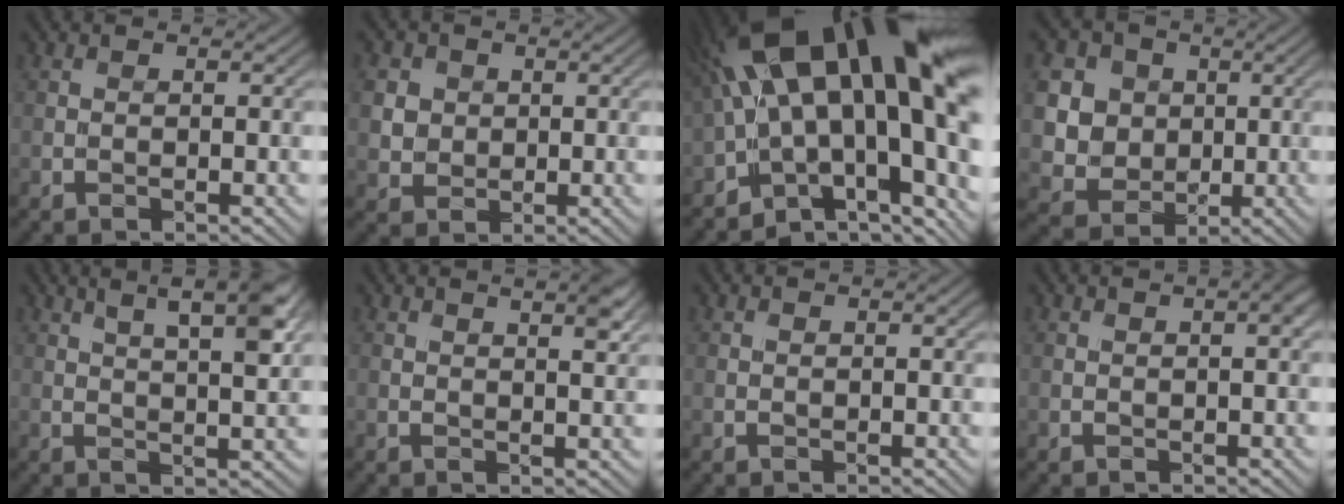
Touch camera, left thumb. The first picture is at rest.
{"total": 3.8, "force": [1.7, 3.4, 0.5], "torque": [-0.038, 0.001, 0.029]}
{"total": 18.7, "force": [2.6, 8.3, 16.5], "torque": [-0.231, -0.012, 0.057]}
{"total": 6.8, "force": [1.9, 6.2, 1.7], "torque": [-0.082, -0.007, 0.036]}
{"total": 7.1, "force": [4.1, 1.3, 5.6], "torque": [-0.090, 0.011, 0.071]}
{"total": 2.7, "force": [2.0, 0.1, 1.8], "torque": [-0.031, 0.000, 0.034]}
{"total": 1.0, "force": [0.2, 0.3, 0.9], "torque": [-0.016, 0.000, 0.003]}
{"total": 2.0, "force": [0.4, 0.5, 1.9], "torque": [-0.029, 0.006, 0.006]}